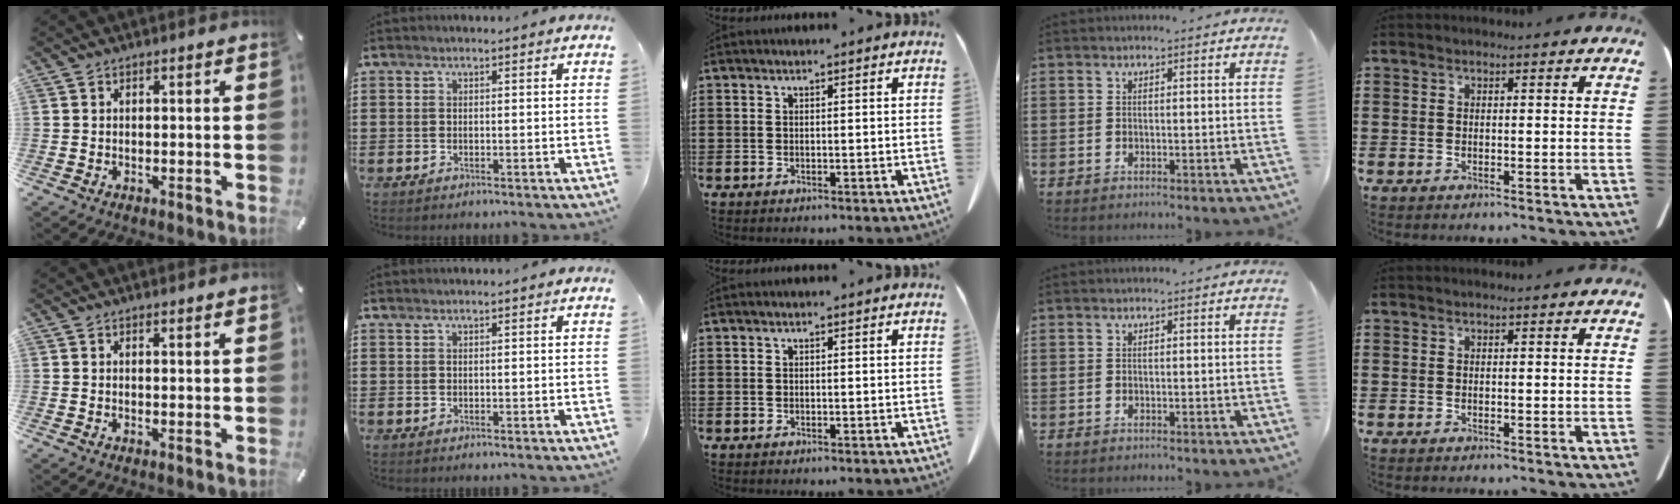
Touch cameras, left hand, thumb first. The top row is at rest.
{"thumb": {"total": 0.8, "force": [0.7, 0.0, 0.3], "torque": [-0.006, -0.003, 0.013]}, "index": {"total": 0.6, "force": [0.5, -0.1, 0.2], "torque": [-0.004, -0.002, 0.011]}}